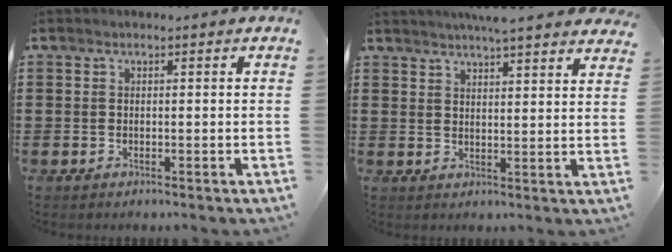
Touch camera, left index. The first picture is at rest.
{"total": 4.8, "force": [4.6, -0.2, 1.4], "torque": [-0.039, -0.013, 0.085]}